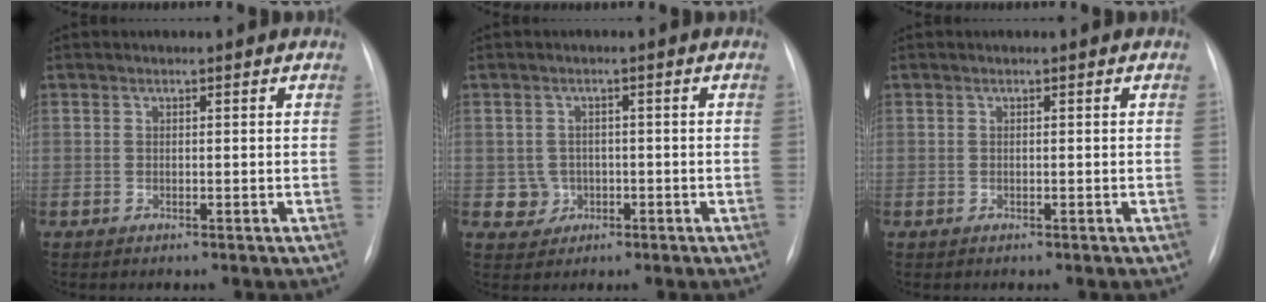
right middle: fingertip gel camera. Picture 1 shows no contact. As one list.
[{"total": 2.7, "force": [-0.6, 2.7, 0.3], "torque": [0.003, 0.007, -0.005]}, {"total": 0.0}]